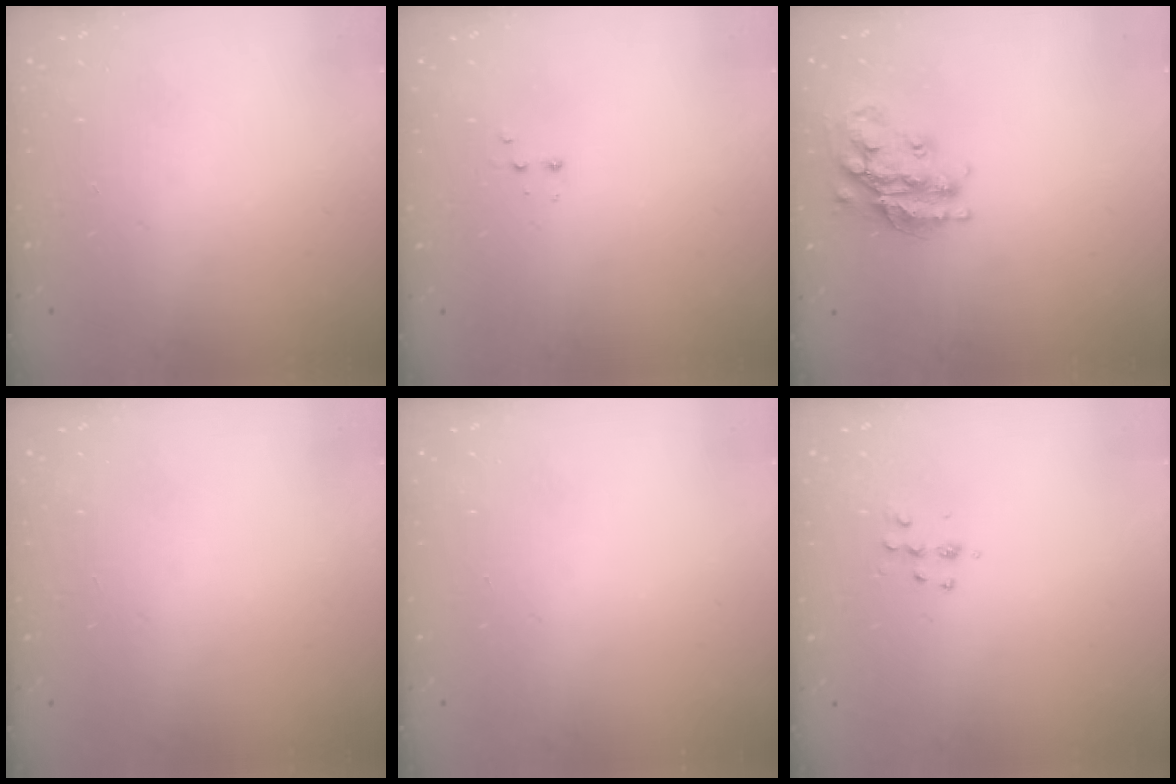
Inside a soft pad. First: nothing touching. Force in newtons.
{"total": 2.4, "press": 2.2, "slide": 0.9}
{"total": 18.7, "press": 18.6, "slide": 1.5}
{"total": 0.0}
{"total": 0.0}
{"total": 5.5, "press": 5.5, "slide": 0.4}